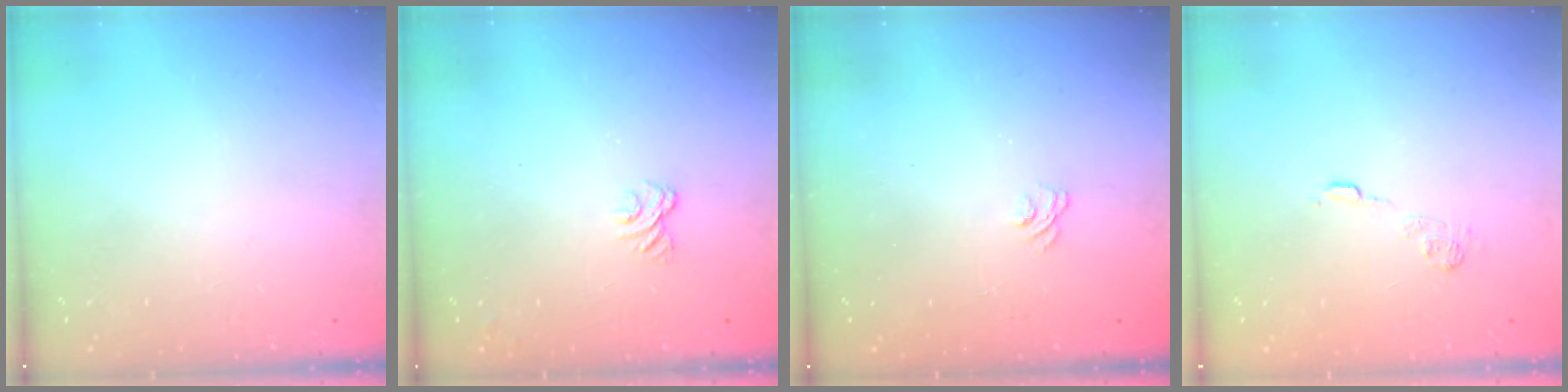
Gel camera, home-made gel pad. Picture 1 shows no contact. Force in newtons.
{"total": 2.3, "press": 2.0, "slide": 1.2}
{"total": 1.6, "press": 1.0, "slide": 1.2}
{"total": 9.2, "press": 9.2, "slide": 1.0}